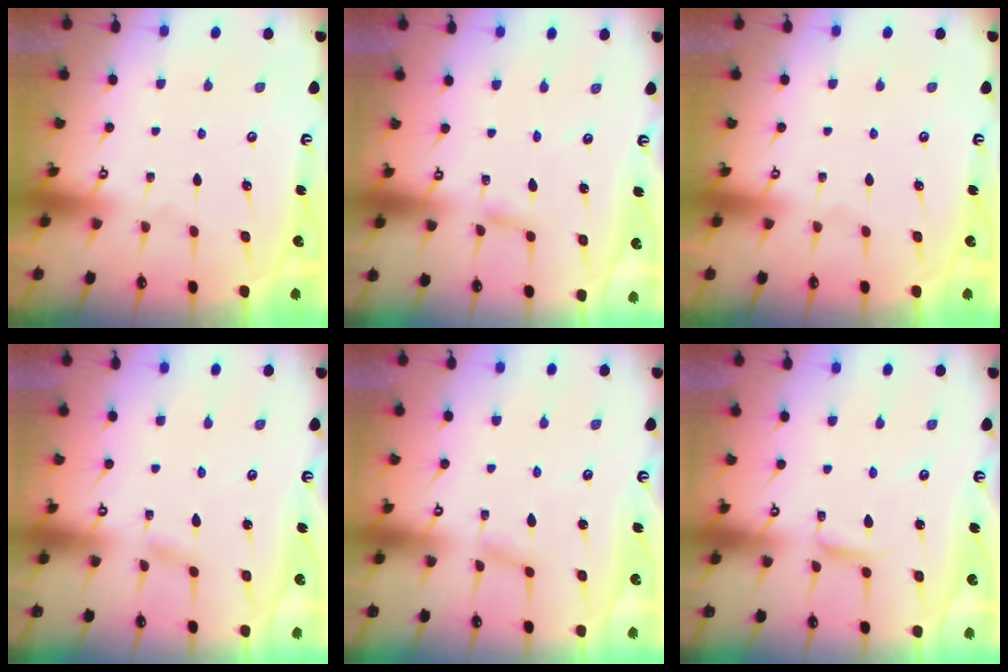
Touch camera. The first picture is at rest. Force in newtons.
{"total": 2.7, "press": 2.7, "slide": 0.1}
{"total": 0.0}
{"total": 1.1, "press": 1.1, "slide": 0.1}
{"total": 2.4, "press": 2.4, "slide": 0.2}
{"total": 3.9, "press": 3.9, "slide": 0.2}